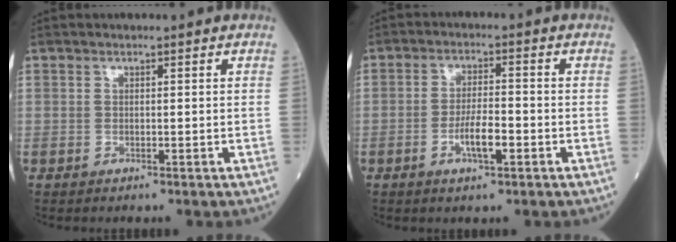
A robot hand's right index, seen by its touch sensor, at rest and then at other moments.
{"total": 4.7, "force": [-1.7, 1.0, 4.2], "torque": [-0.081, 0.001, -0.029]}